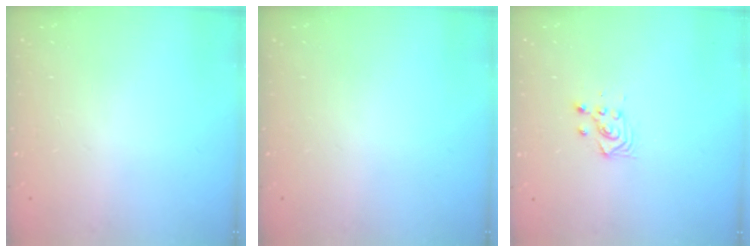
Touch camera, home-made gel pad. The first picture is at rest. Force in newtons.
{"total": 0.0}
{"total": 3.6, "press": 3.4, "slide": 1.2}